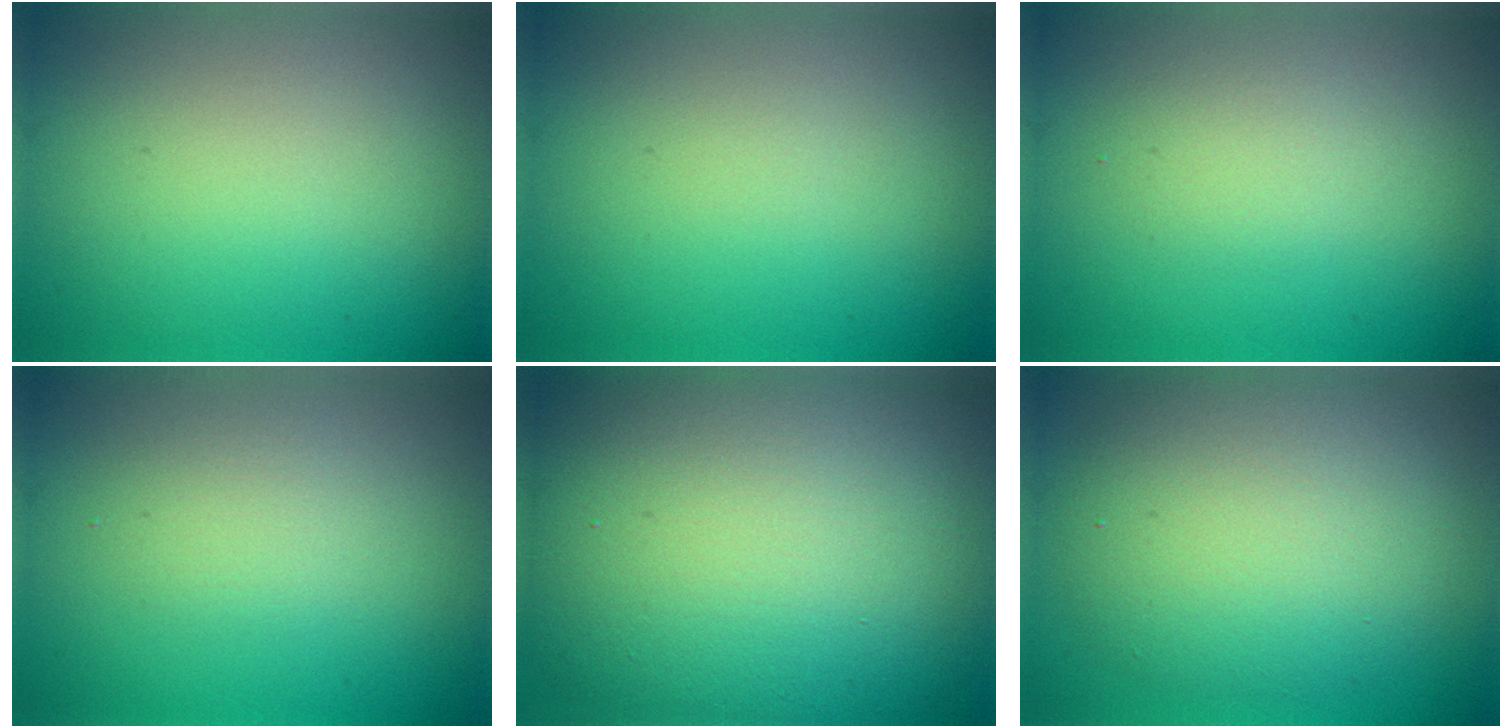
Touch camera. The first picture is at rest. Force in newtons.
{"total": 0.0}
{"total": 1.6, "press": 1.6, "slide": 0.3}
{"total": 1.8, "press": 1.8, "slide": 0.1}
{"total": 18.0, "press": 18.0, "slide": 0.9}
{"total": 7.3, "press": 7.3, "slide": 0.4}